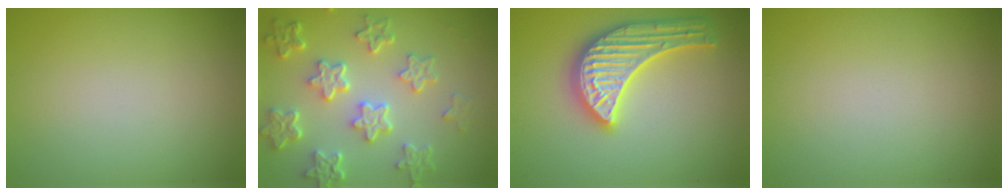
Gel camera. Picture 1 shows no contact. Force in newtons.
{"total": 6.2, "press": 4.8, "slide": 4.0}
{"total": 5.5, "press": 5.5, "slide": 0.6}
{"total": 0.0}